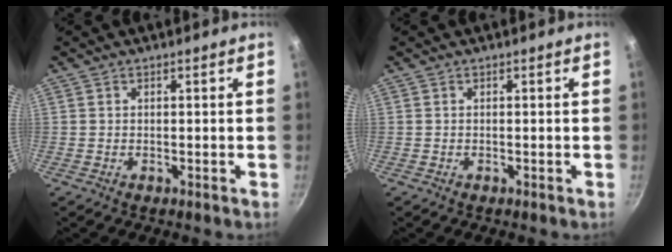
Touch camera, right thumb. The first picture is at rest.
{"total": 0.0}